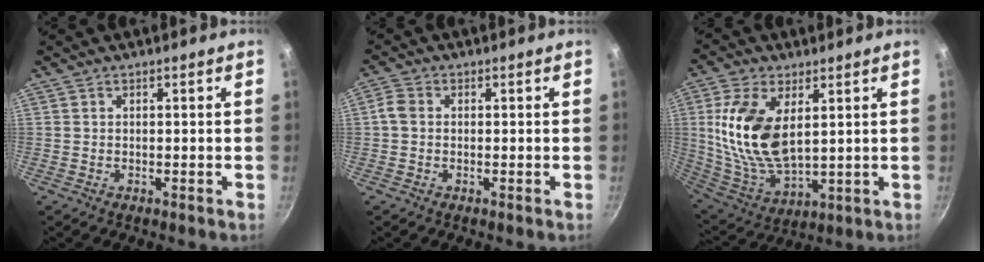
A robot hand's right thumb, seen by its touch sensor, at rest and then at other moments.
{"total": 2.6, "force": [-0.1, 2.1, 1.6], "torque": [-0.033, 0.008, -0.009]}
{"total": 16.4, "force": [3.7, 8.8, 13.3], "torque": [-0.259, -0.025, 0.084]}